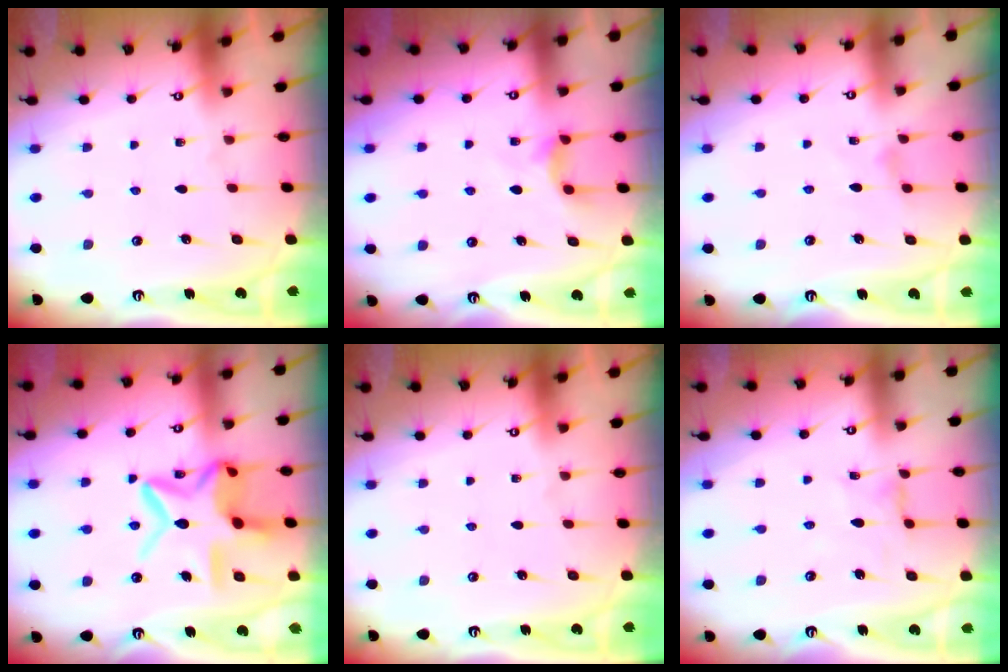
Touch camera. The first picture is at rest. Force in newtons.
{"total": 3.7, "press": 3.7, "slide": 0.5}
{"total": 2.1, "press": 2.1, "slide": 0.4}
{"total": 15.4, "press": 15.3, "slide": 1.3}
{"total": 0.0}
{"total": 1.0, "press": 1.0, "slide": 0.3}